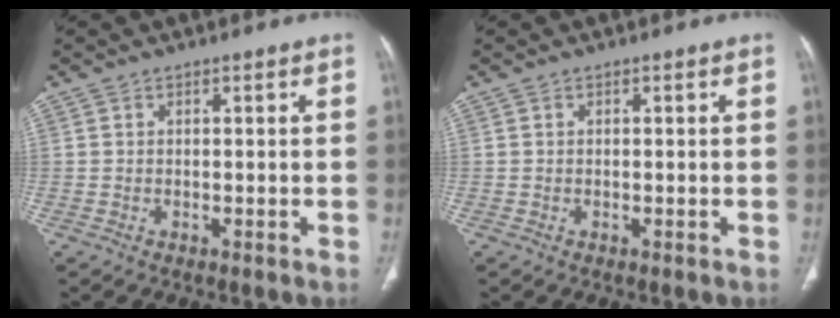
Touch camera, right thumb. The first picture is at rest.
{"total": 0.0}